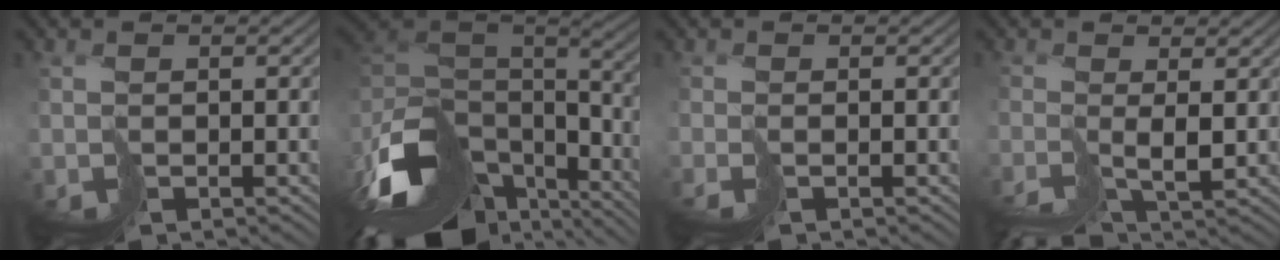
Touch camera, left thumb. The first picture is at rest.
{"total": 15.3, "force": [-8.4, 7.4, 10.4], "torque": [-0.261, -0.011, -0.128]}
{"total": 1.3, "force": [-0.2, -1.0, -0.8], "torque": [0.023, 0.005, -0.003]}
{"total": 2.5, "force": [-1.6, -0.6, 1.8], "torque": [-0.023, -0.007, -0.032]}